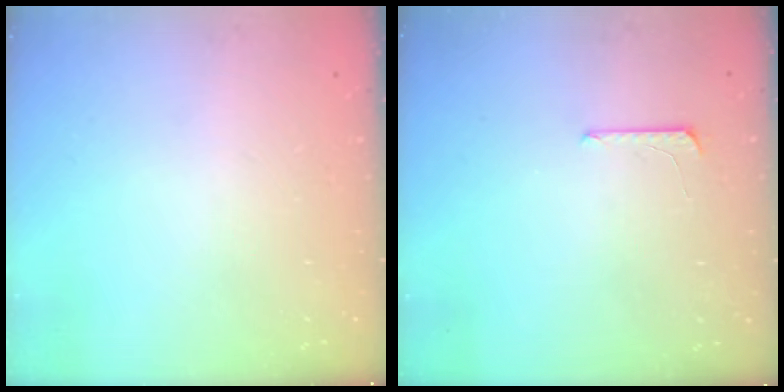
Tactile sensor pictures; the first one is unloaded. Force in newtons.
{"total": 4.9, "press": 4.9, "slide": 0.4}